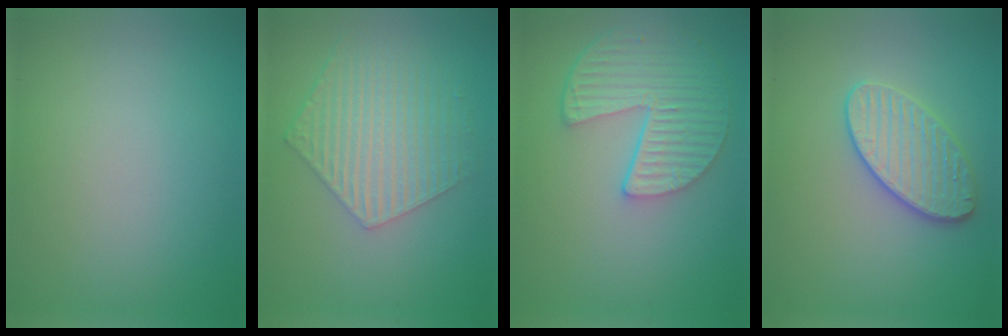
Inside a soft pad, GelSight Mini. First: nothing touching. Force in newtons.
{"total": 5.7, "press": 4.3, "slide": 3.8}
{"total": 5.6, "press": 4.3, "slide": 3.5}
{"total": 3.5, "press": 3.4, "slide": 0.8}